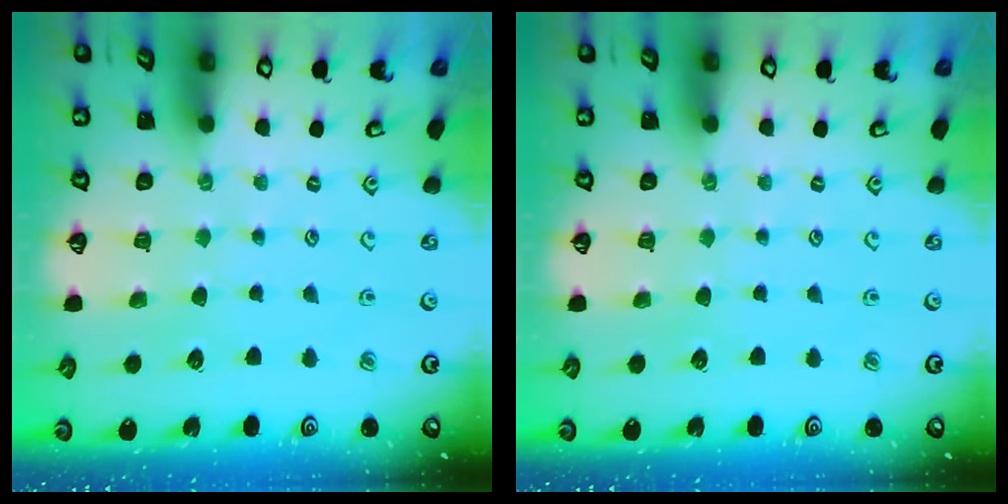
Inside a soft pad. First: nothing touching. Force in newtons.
{"total": 0.0}